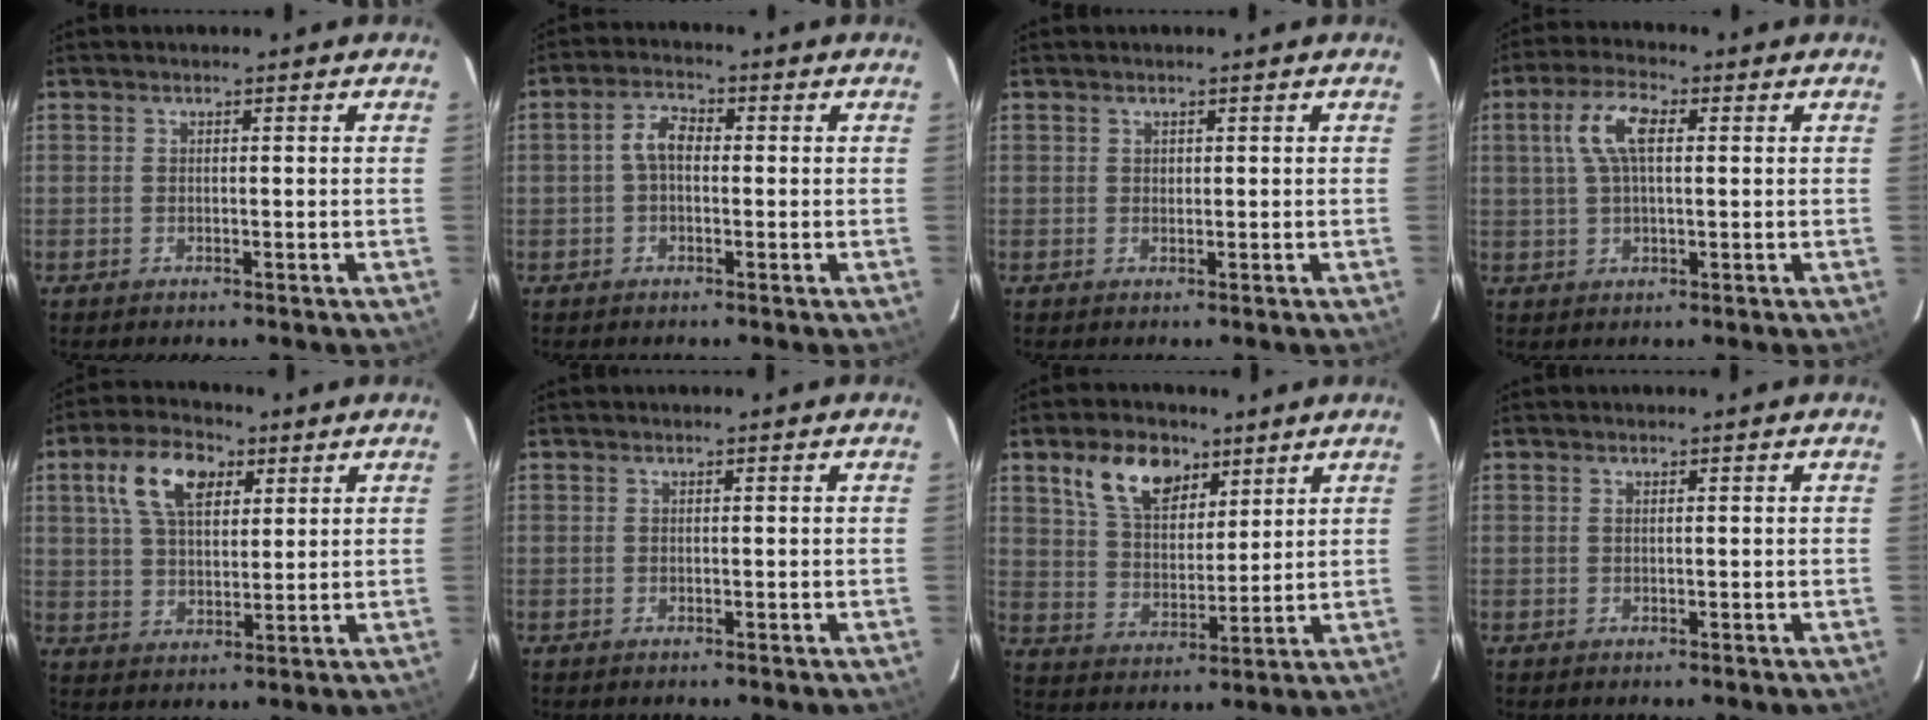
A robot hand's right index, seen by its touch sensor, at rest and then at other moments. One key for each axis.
{"total": 3.9, "fx": -0.2, "fy": 2.3, "fz": 3.1, "tx": -0.063, "ty": 0.015, "tz": -0.003}
{"total": 0.6, "fx": 0.4, "fy": 0.5, "fz": 0.1, "tx": 0.000, "ty": 0.003, "tz": 0.006}
{"total": 7.3, "fx": 1.8, "fy": 2.8, "fz": 6.5, "tx": -0.131, "ty": 0.017, "tz": 0.034}
{"total": 10.9, "fx": 4.8, "fy": 5.9, "fz": 7.8, "tx": -0.150, "ty": 0.029, "tz": 0.087}
{"total": 0.0}
{"total": 11.6, "fx": 6.7, "fy": 6.7, "fz": 6.7, "tx": -0.124, "ty": 0.022, "tz": 0.127}
{"total": 0.0}